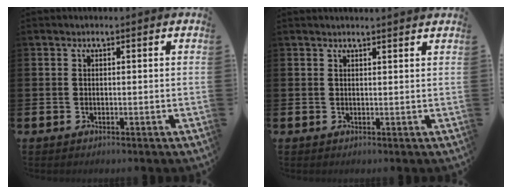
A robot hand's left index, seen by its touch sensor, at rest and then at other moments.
{"total": 1.1, "force": [1.1, -0.1, 0.1], "torque": [0.010, -0.008, 0.018]}